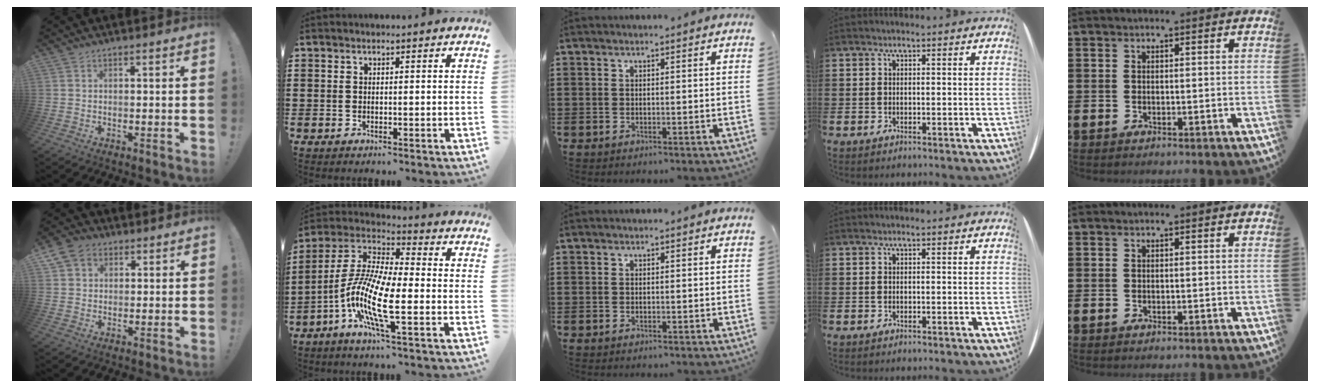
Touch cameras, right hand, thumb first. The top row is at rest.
{"thumb": {"total": 6.6, "force": [2.8, 5.3, 2.8], "torque": [-0.047, -0.001, 0.058]}, "index": {"total": 12.5, "force": [-4.3, 3.0, 11.3], "torque": [-0.256, -0.015, -0.089]}}